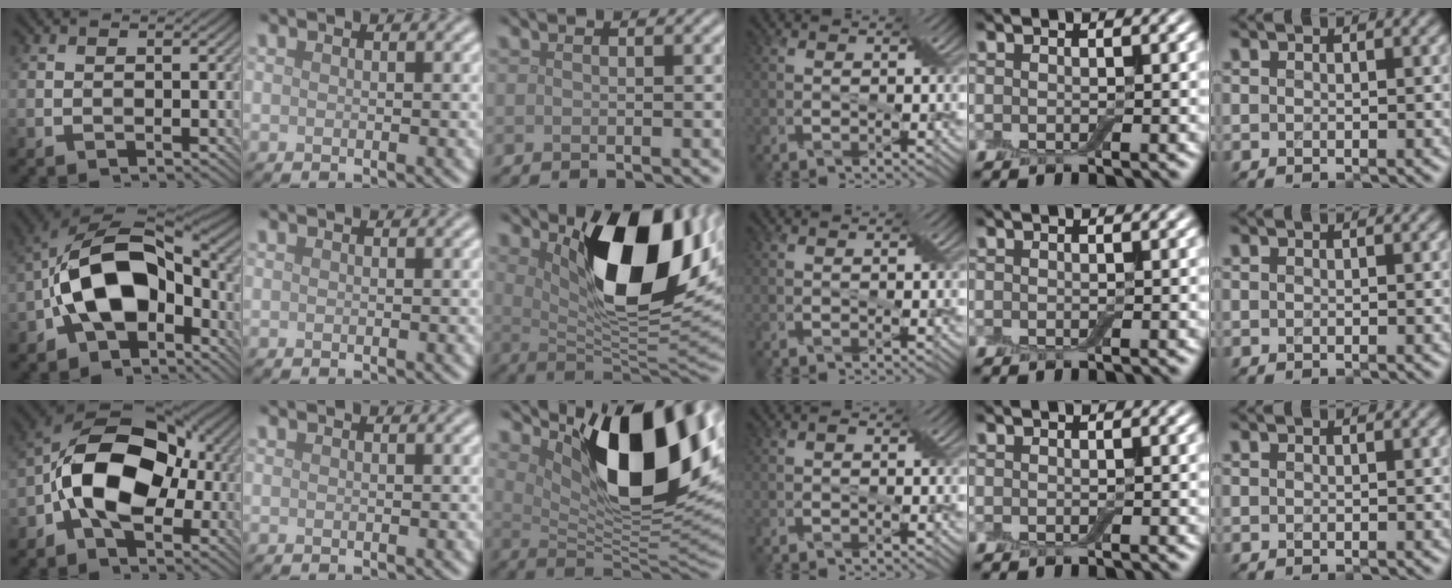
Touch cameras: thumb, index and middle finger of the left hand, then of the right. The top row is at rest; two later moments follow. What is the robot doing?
{"motion": "cut", "object": "cling film"}